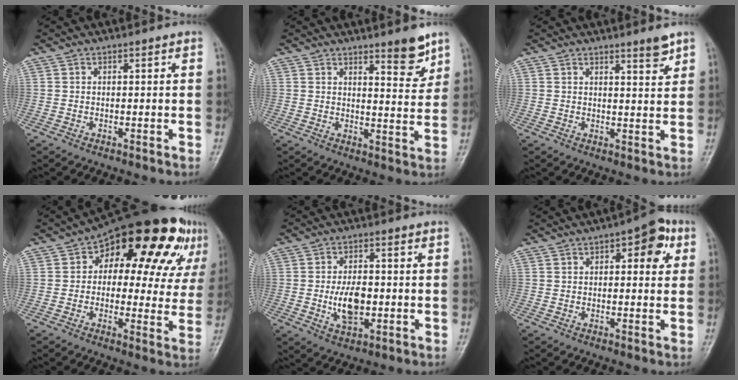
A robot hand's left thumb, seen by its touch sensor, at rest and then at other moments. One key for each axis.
{"total": 6.1, "fx": 4.5, "fy": 1.5, "fz": 3.8, "tx": -0.037, "ty": -0.038, "tz": 0.061}
{"total": 3.2, "fx": 2.5, "fy": 0.3, "fz": 2.0, "tx": -0.024, "ty": -0.024, "tz": 0.037}
{"total": 22.4, "fx": 9.1, "fy": 12.0, "fz": 16.5, "tx": -0.166, "ty": 0.023, "tz": 0.120}
{"total": 8.0, "fx": -0.9, "fy": 4.5, "fz": 6.5, "tx": -0.104, "ty": -0.001, "tz": -0.014}
{"total": 7.6, "fx": 2.7, "fy": 3.5, "fz": 6.2, "tx": -0.047, "ty": 0.004, "tz": 0.025}